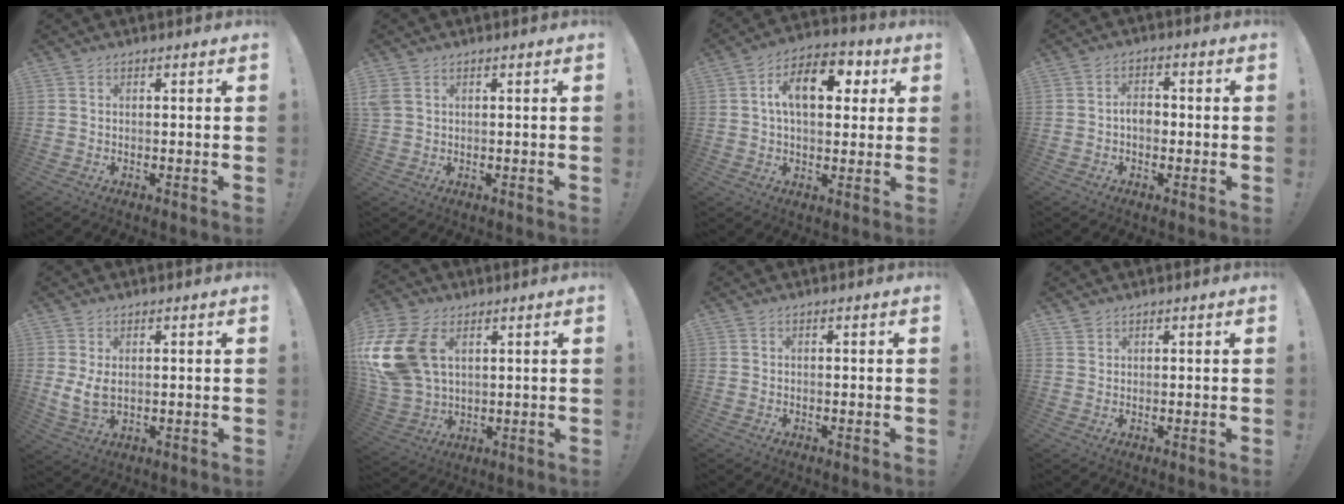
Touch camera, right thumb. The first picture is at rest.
{"total": 2.6, "force": [0.9, 1.4, 2.0], "torque": [-0.039, 0.004, 0.019]}
{"total": 14.1, "force": [3.3, 8.0, 11.1], "torque": [-0.167, 0.012, 0.055]}
{"total": 4.1, "force": [-0.9, 2.7, 2.9], "torque": [-0.050, 0.005, -0.020]}
{"total": 5.5, "force": [1.5, 2.9, 4.3], "torque": [-0.070, -0.012, 0.028]}
{"total": 20.8, "force": [5.0, 13.9, 14.6], "torque": [-0.299, -0.014, 0.096]}
{"total": 0.0}
{"total": 1.3, "force": [1.2, 0.6, 0.0], "torque": [0.008, -0.007, 0.022]}